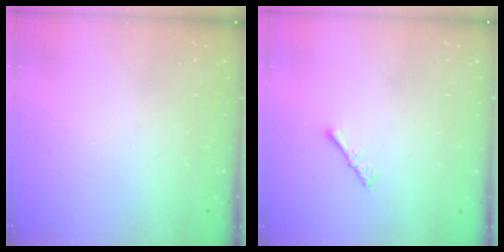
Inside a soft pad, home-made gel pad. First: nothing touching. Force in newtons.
{"total": 1.3, "press": 1.2, "slide": 0.4}